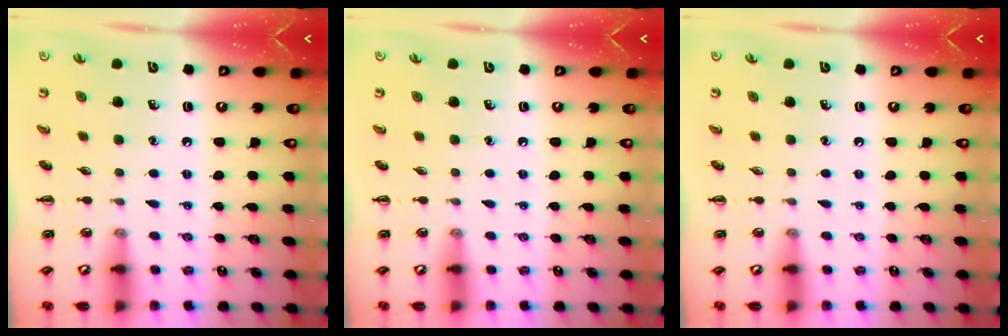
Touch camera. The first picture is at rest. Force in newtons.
{"total": 0.0}
{"total": 0.0}